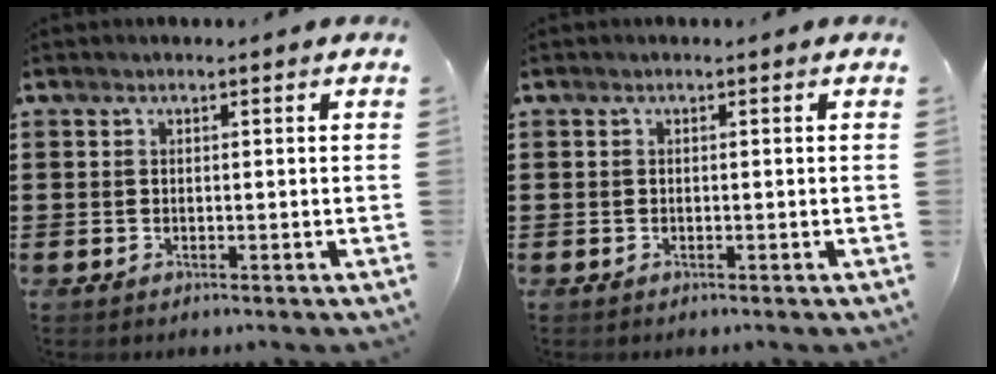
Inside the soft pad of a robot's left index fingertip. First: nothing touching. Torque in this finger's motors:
{"motor_torque": [-0.08, -0.01, -0.02, 0.00]}